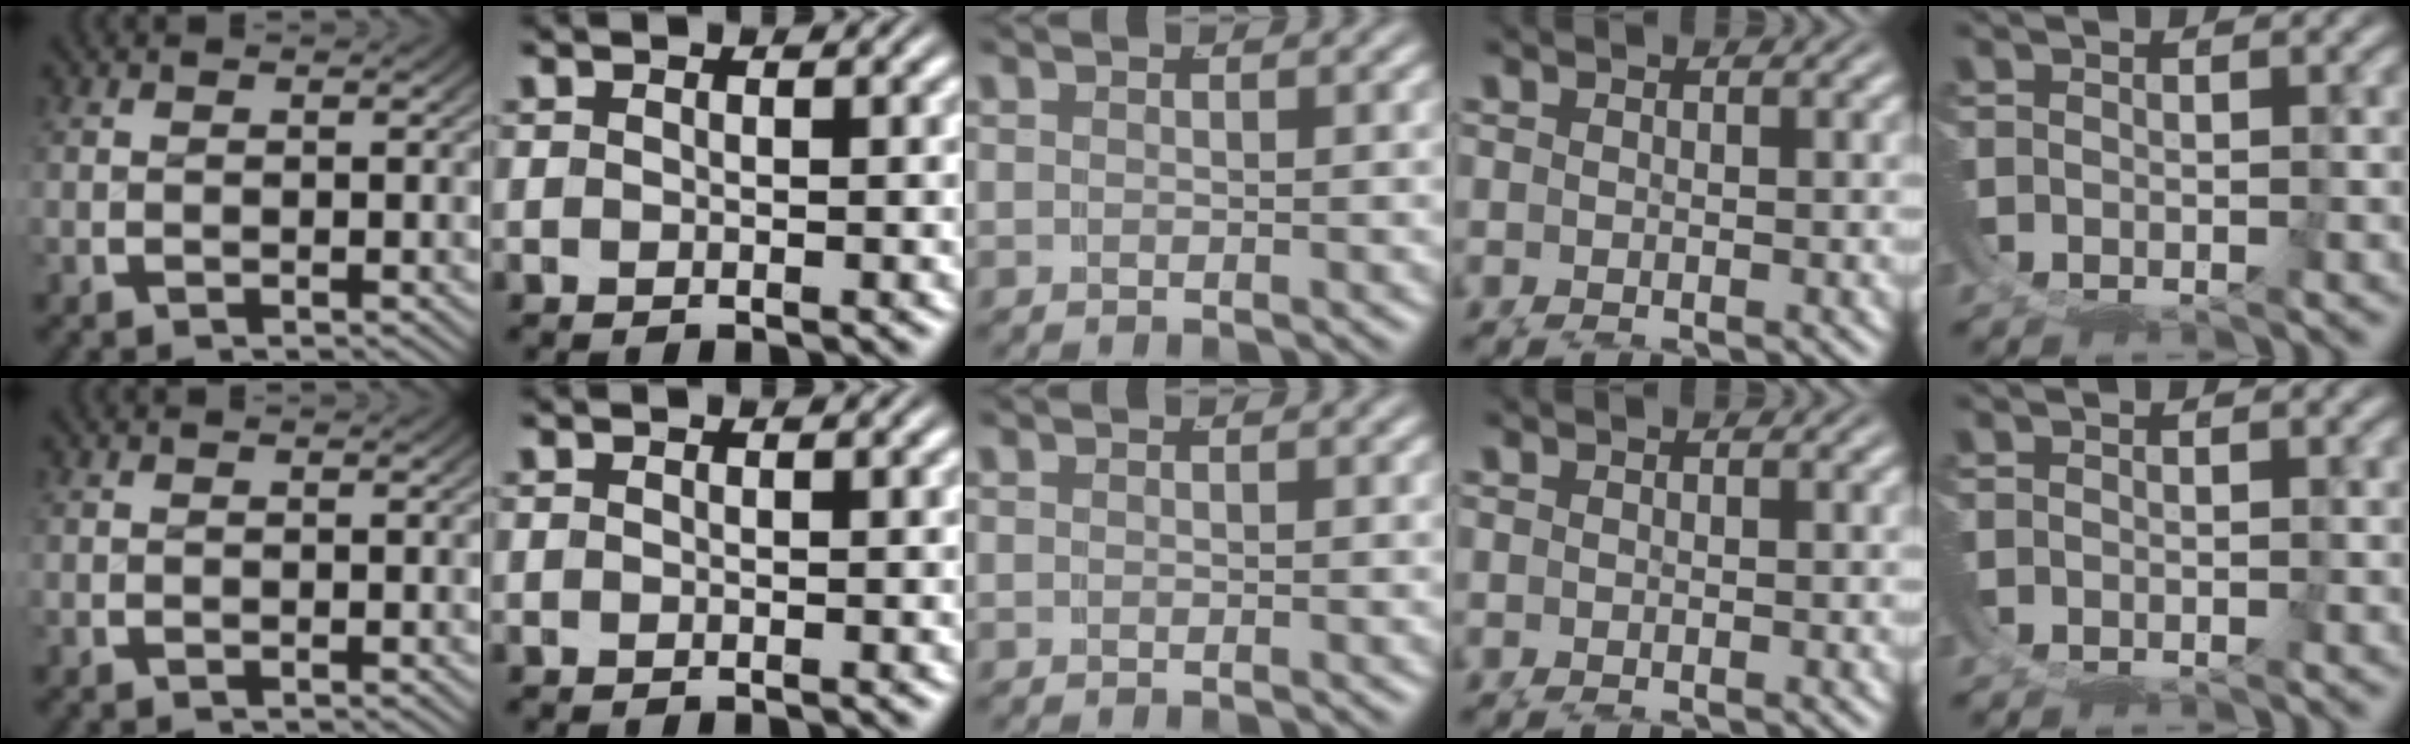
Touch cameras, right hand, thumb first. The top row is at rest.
{}